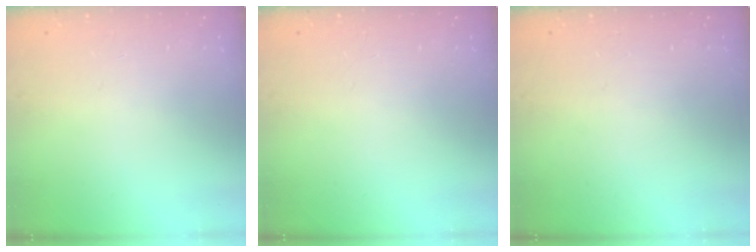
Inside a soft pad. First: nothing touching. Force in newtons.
{"total": 0.0}
{"total": 0.0}